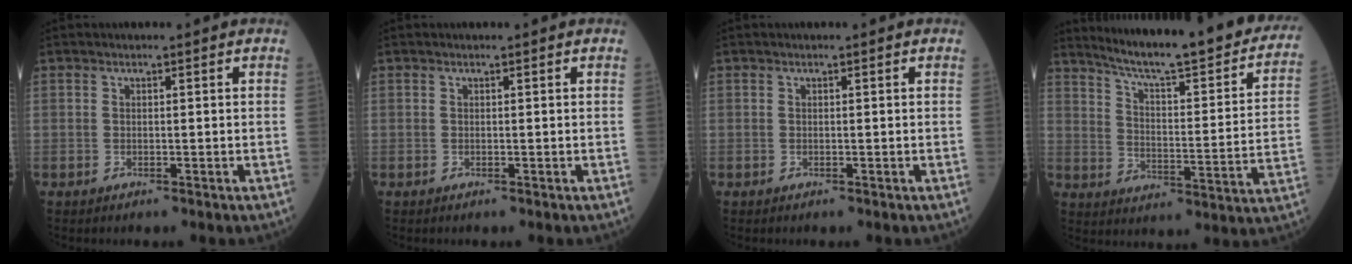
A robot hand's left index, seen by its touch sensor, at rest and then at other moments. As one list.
[{"total": 0.0}, {"total": 0.0}, {"total": 26.9, "force": [23.2, 2.8, 13.5], "torque": [-0.196, -0.060, 0.299]}]